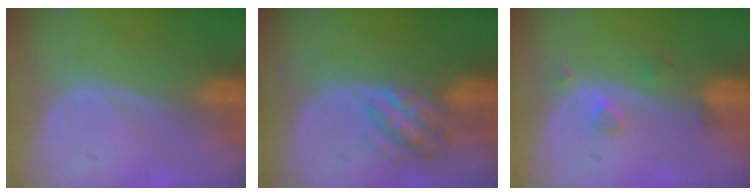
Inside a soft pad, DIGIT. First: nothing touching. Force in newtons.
{"total": 6.3, "press": 5.7, "slide": 2.7}
{"total": 2.5, "press": 2.3, "slide": 0.9}